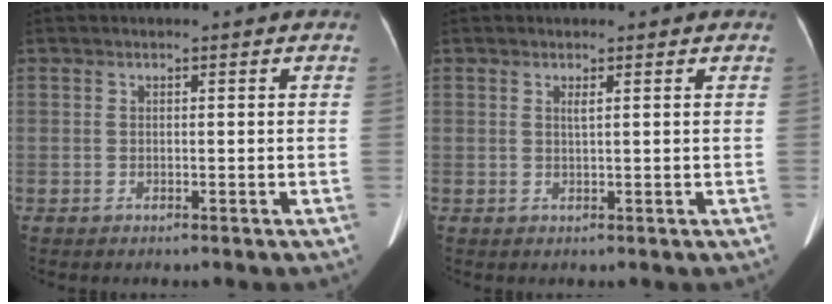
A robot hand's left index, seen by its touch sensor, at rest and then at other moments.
{"total": 1.0, "force": [0.6, 0.0, 0.8], "torque": [-0.017, 0.003, 0.011]}